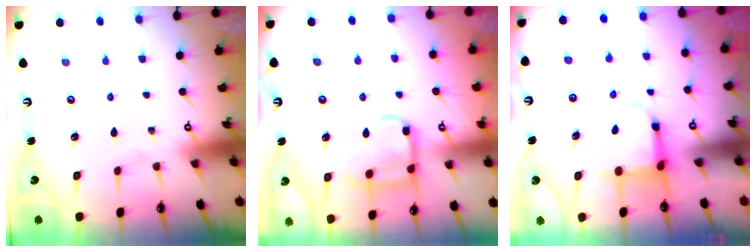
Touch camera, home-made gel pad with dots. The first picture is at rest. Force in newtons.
{"total": 11.2, "press": 11.1, "slide": 1.2}
{"total": 3.9, "press": 3.7, "slide": 1.2}